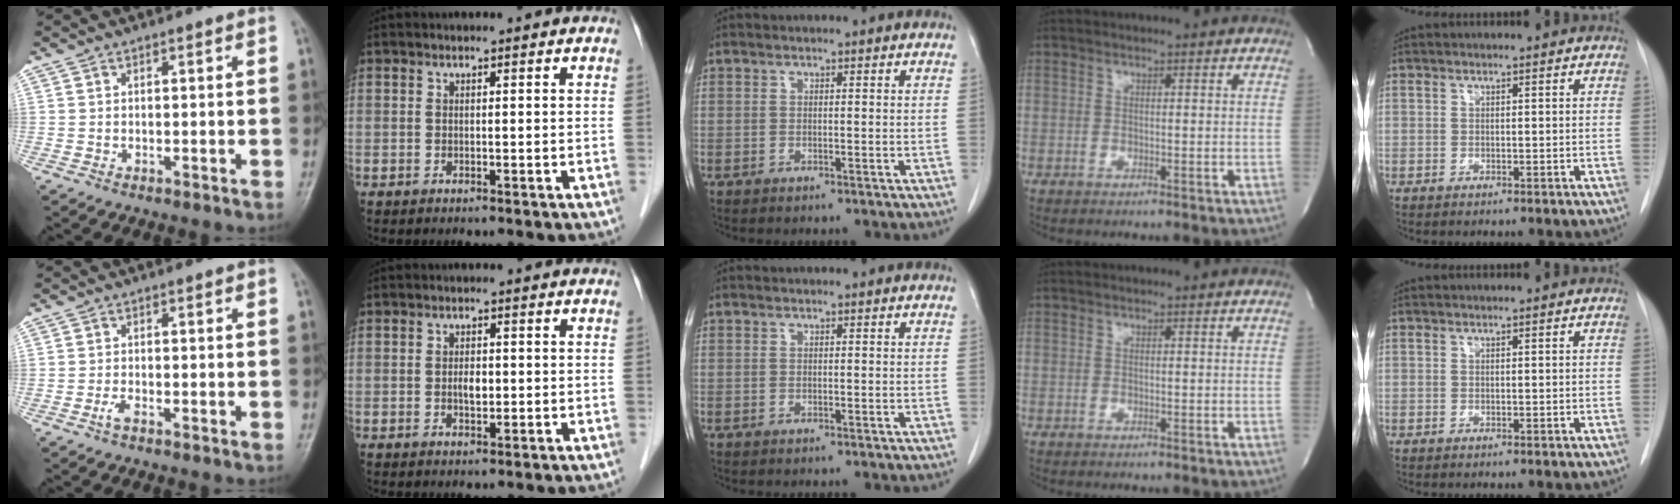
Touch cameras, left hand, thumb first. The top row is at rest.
{"thumb": {"total": 1.4, "force": [-1.0, 0.4, 0.9], "torque": [-0.029, 0.002, -0.022]}, "index": {"total": 2.2, "force": [-0.4, 1.2, 1.8], "torque": [-0.033, -0.002, -0.006]}}